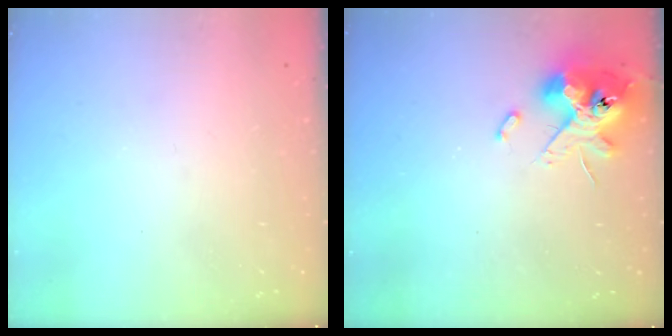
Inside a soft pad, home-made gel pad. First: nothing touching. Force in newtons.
{"total": 13.6, "press": 13.5, "slide": 2.0}